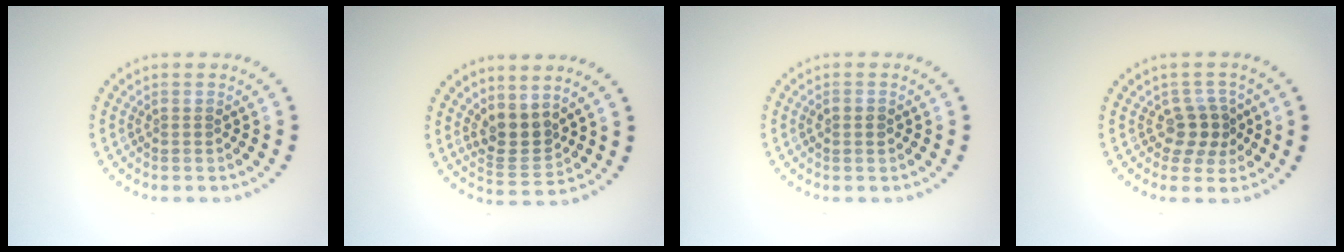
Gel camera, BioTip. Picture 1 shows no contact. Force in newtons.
{"total": 3.1, "press": 2.6, "slide": 1.7}
{"total": 1.3, "press": 1.3, "slide": 0.1}
{"total": 2.6, "press": 2.2, "slide": 1.4}